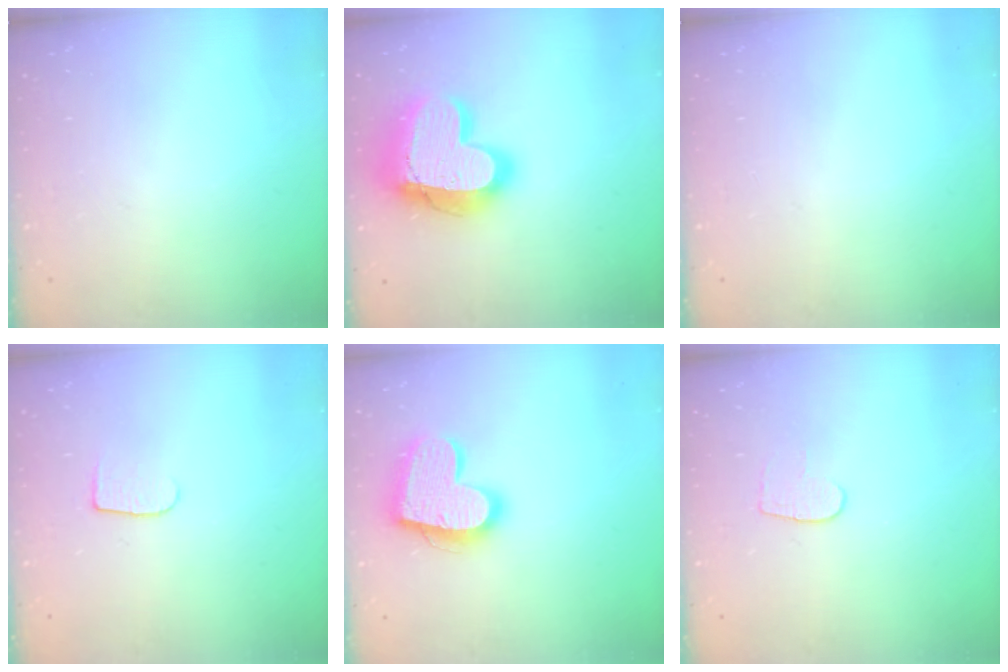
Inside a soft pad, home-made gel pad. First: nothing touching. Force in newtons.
{"total": 23.4, "press": 23.3, "slide": 1.9}
{"total": 0.0}
{"total": 5.8, "press": 5.8, "slide": 0.7}
{"total": 18.3, "press": 18.2, "slide": 1.4}
{"total": 5.4, "press": 5.4, "slide": 0.3}